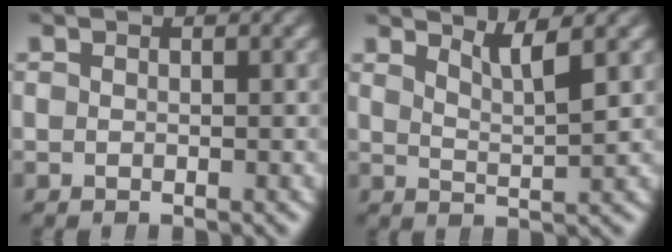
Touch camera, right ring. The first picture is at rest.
{"total": 3.0, "force": [2.5, -0.3, 1.7], "torque": [-0.038, -0.011, 0.045]}